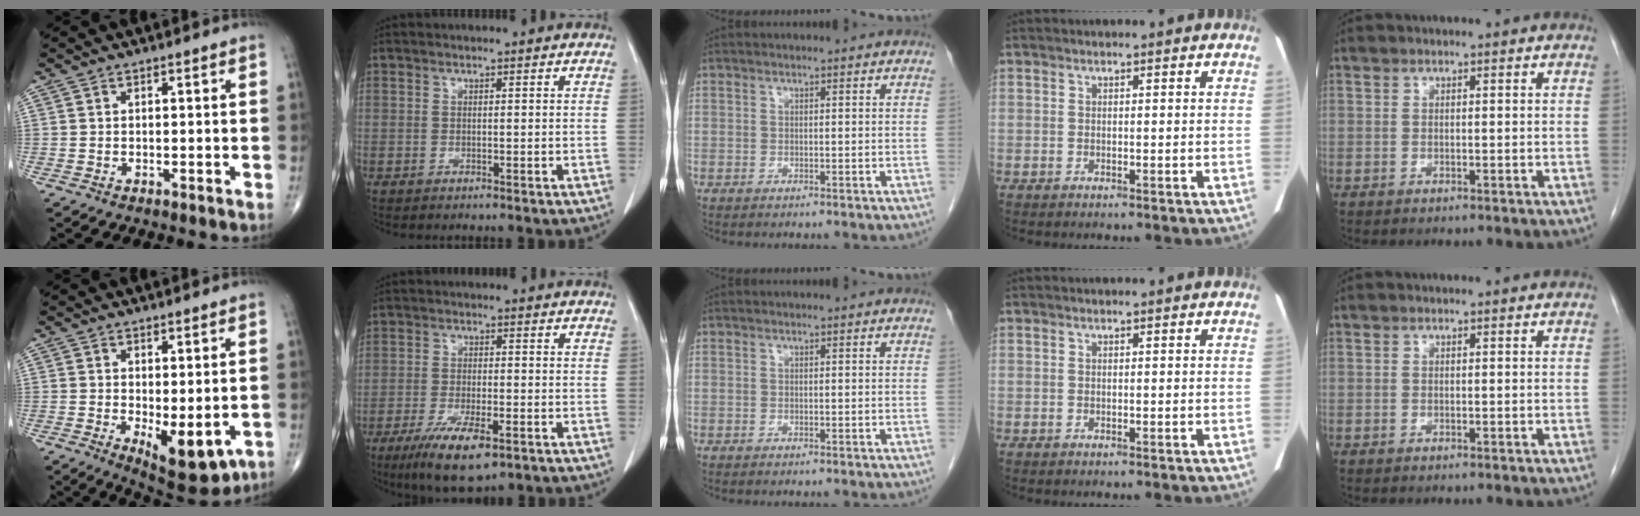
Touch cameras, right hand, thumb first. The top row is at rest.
{"thumb": {"total": 9.1, "force": [-2.0, 3.8, 8.0], "torque": [-0.098, -0.020, -0.016]}, "index": {"total": 9.0, "force": [-5.2, 2.2, 7.0], "torque": [-0.125, -0.018, -0.082]}}